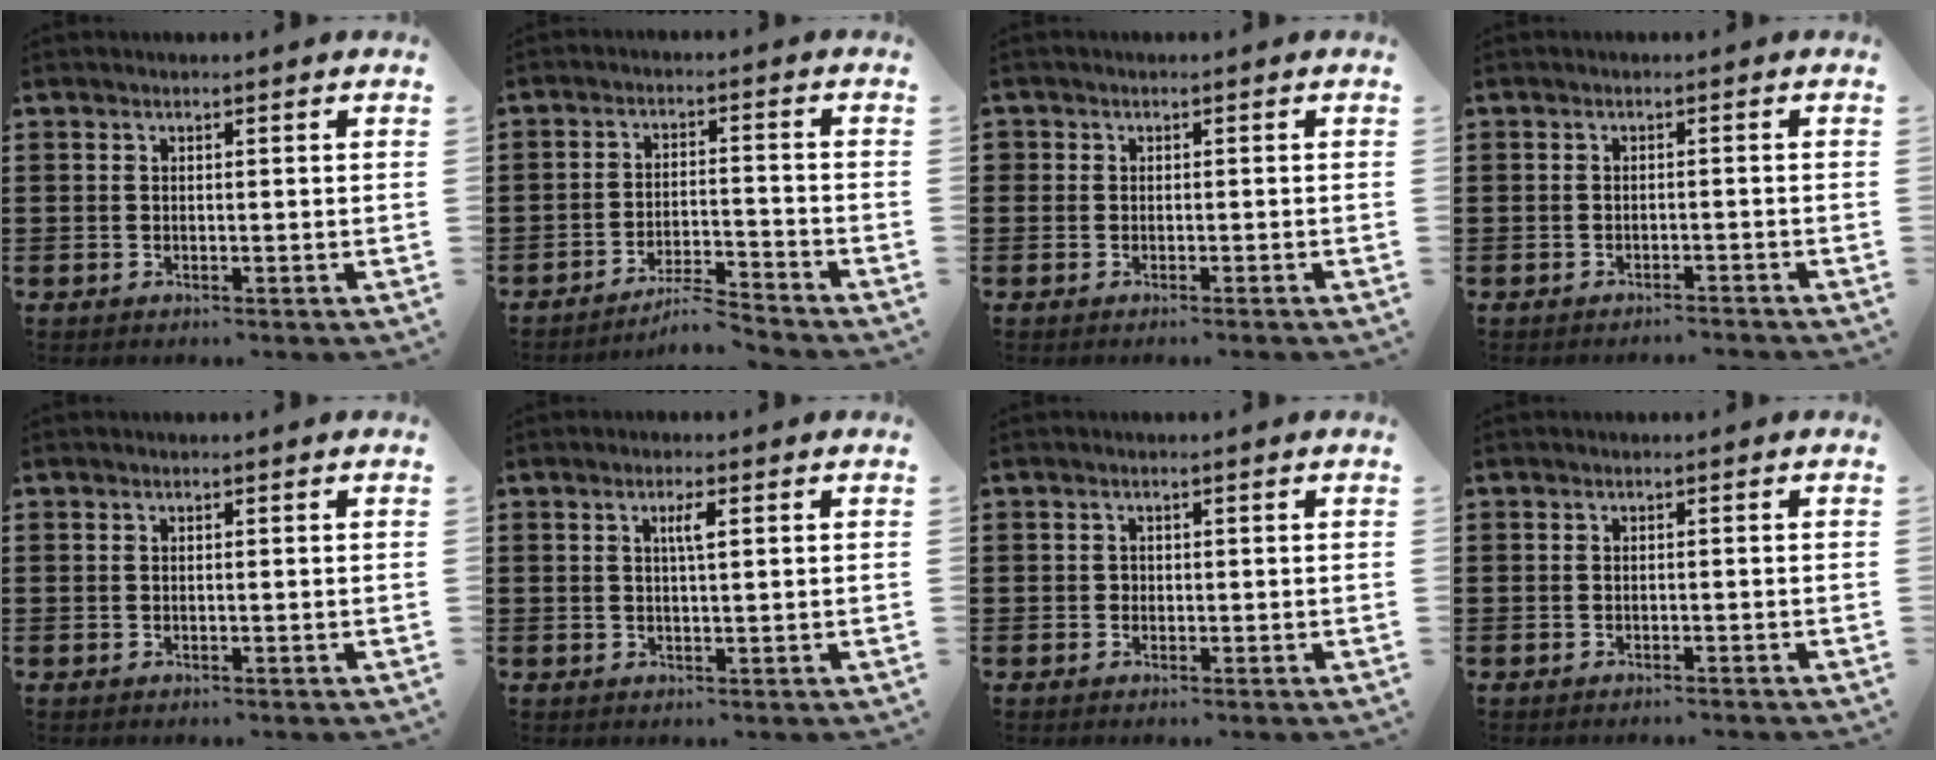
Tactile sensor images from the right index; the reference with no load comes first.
{"total": 4.9, "force": [-4.7, 0.0, 1.3], "torque": [-0.025, -0.001, -0.092]}
{"total": 0.7, "force": [-0.7, 0.3, -0.1], "torque": [0.000, 0.003, -0.015]}
{"total": 1.3, "force": [-1.3, 0.0, 0.1], "torque": [-0.006, 0.002, -0.028]}
{"total": 0.0}
{"total": 2.3, "force": [0.7, 0.4, 2.1], "torque": [-0.042, 0.004, 0.010]}
{"total": 0.7, "force": [-0.1, 0.6, 0.2], "torque": [-0.007, 0.003, -0.001]}
{"total": 0.6, "force": [-0.5, -0.1, 0.2], "torque": [-0.005, -0.002, -0.011]}